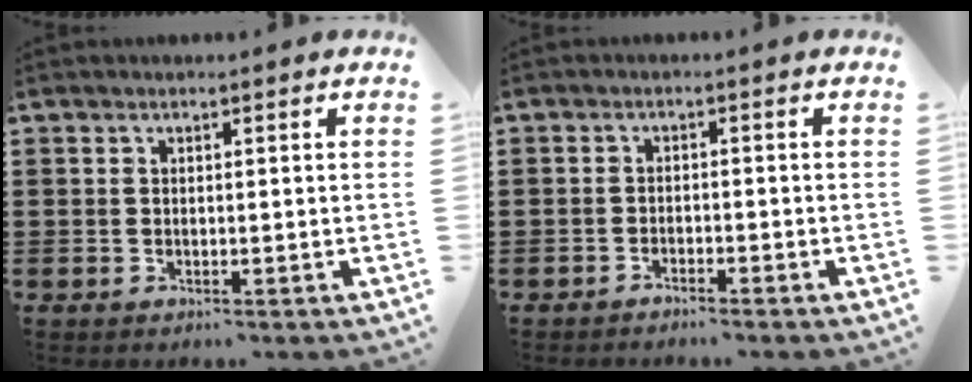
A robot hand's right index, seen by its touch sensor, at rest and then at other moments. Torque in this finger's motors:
{"motor_torque": [-0.06, 0.21, -0.04, -0.02]}